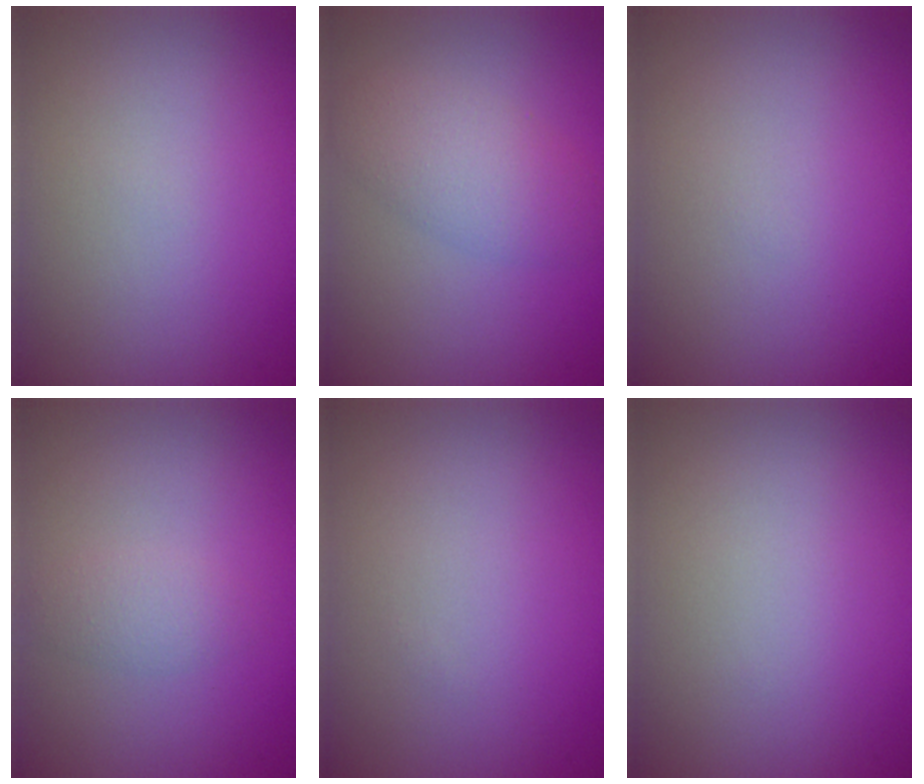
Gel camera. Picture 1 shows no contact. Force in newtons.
{"total": 3.5, "press": 3.5, "slide": 0.1}
{"total": 0.0}
{"total": 1.5, "press": 1.5, "slide": 0.0}
{"total": 0.0}
{"total": 0.0}